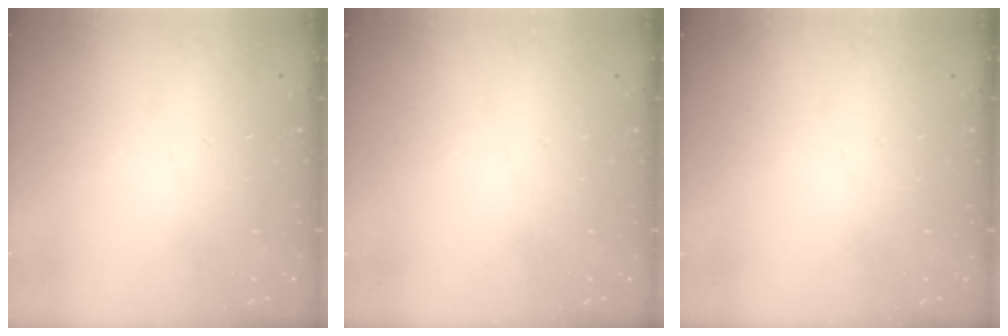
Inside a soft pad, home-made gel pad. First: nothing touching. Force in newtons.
{"total": 0.0}
{"total": 0.0}